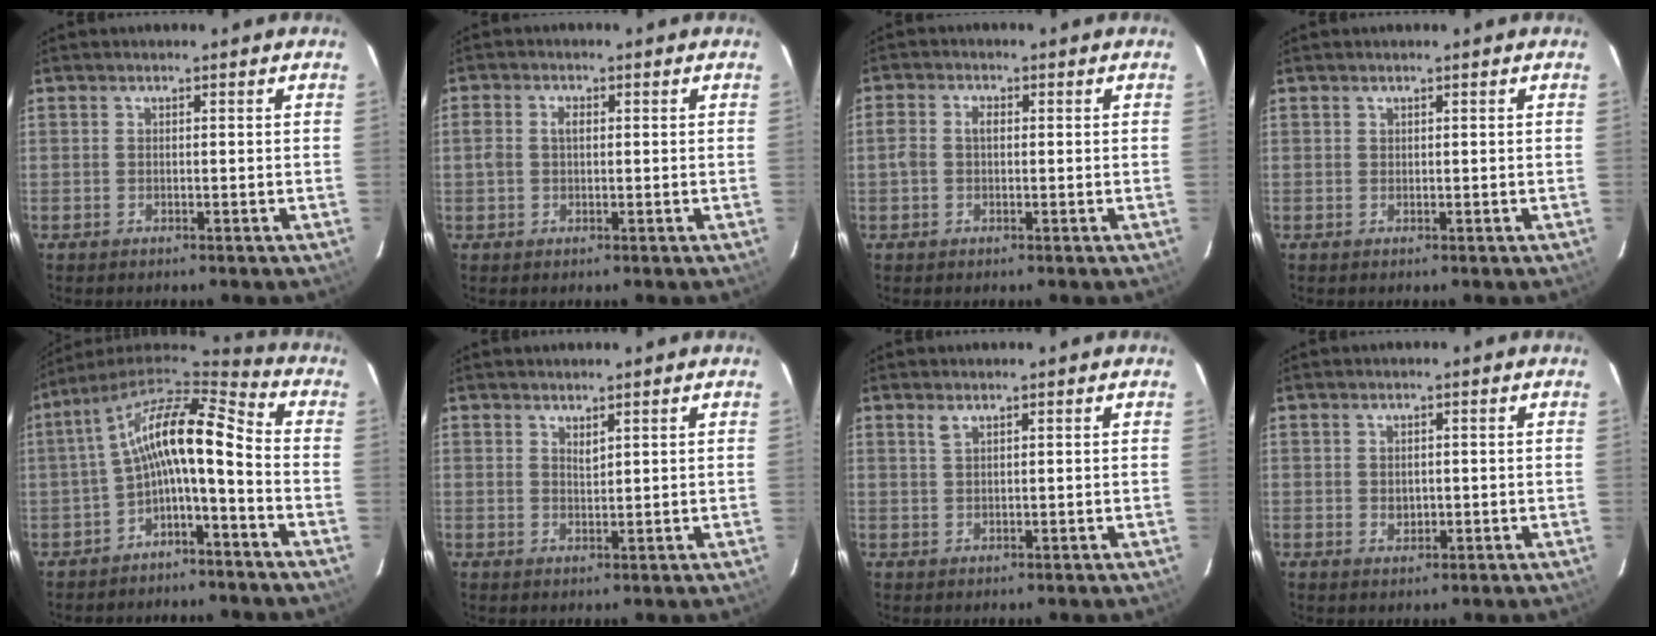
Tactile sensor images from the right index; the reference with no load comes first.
{"total": 2.7, "force": [0.1, 1.9, 2.0], "torque": [-0.039, 0.007, -0.001]}
{"total": 2.9, "force": [-0.2, 2.0, 2.1], "torque": [-0.041, 0.008, -0.007]}
{"total": 0.0}
{"total": 13.2, "force": [-2.9, 4.0, 12.2], "torque": [-0.241, 0.025, -0.059]}
{"total": 1.4, "force": [1.2, 0.4, 0.7], "torque": [-0.011, 0.000, 0.021]}
{"total": 1.2, "force": [0.8, 0.3, 0.7], "torque": [-0.014, 0.002, 0.017]}
{"total": 2.0, "force": [-0.1, 1.6, 1.1], "torque": [-0.016, 0.000, 0.000]}